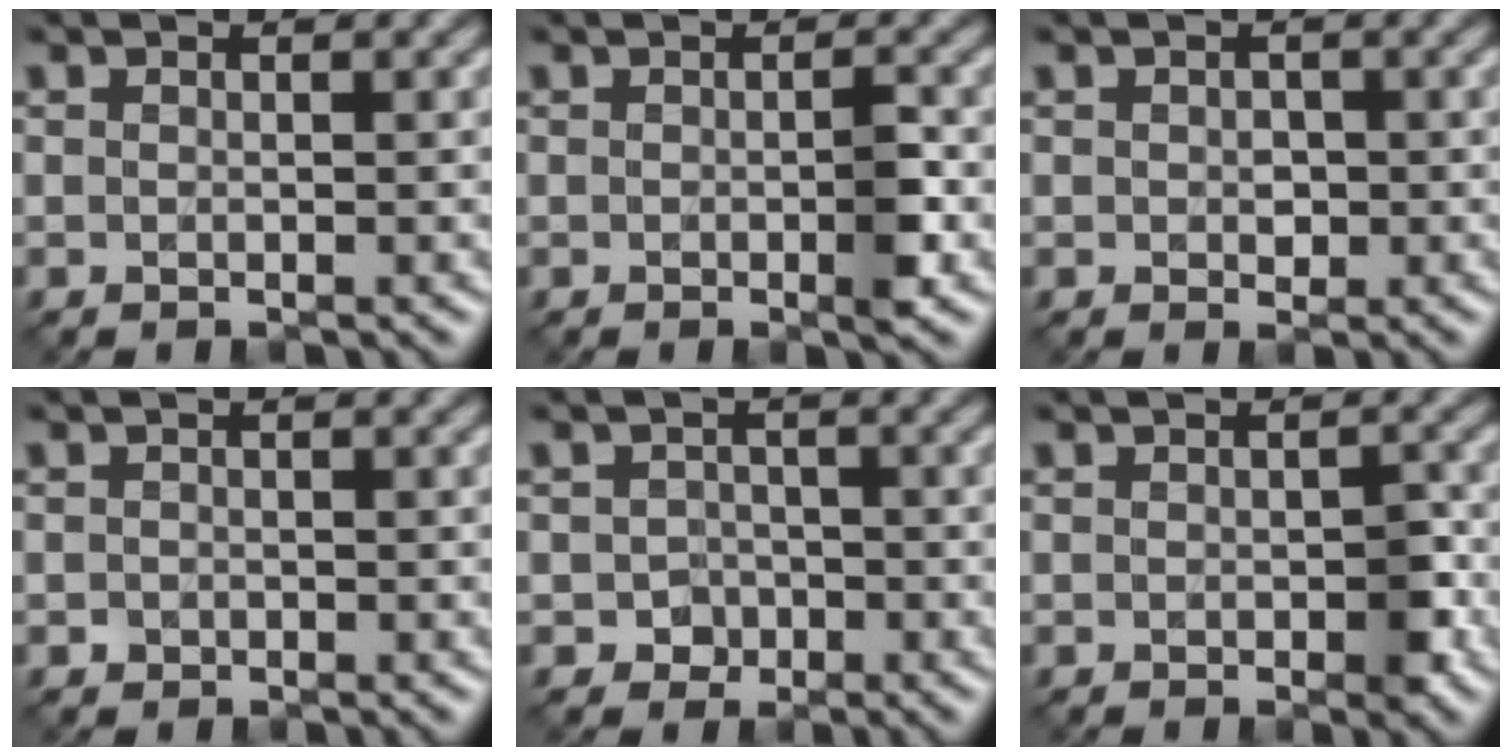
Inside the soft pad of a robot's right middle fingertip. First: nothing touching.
{"total": 1.9, "force": [-0.4, 0.3, 1.8], "torque": [-0.029, -0.003, -0.008]}
{"total": 1.1, "force": [0.0, 0.9, 0.7], "torque": [-0.011, -0.003, 0.000]}
{"total": 0.5, "force": [-0.1, 0.5, 0.1], "torque": [0.003, -0.005, -0.003]}
{"total": 1.9, "force": [-0.6, 1.7, 0.4], "torque": [0.001, -0.001, -0.012]}
{"total": 1.9, "force": [-0.4, 1.1, 1.6], "torque": [-0.019, -0.004, -0.006]}